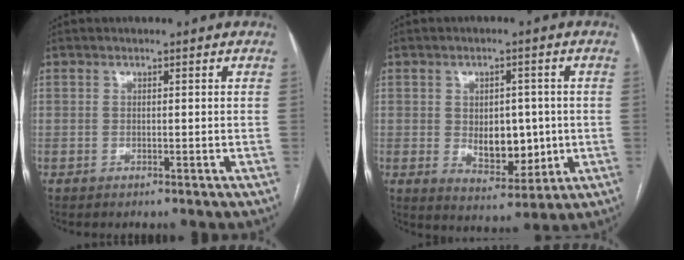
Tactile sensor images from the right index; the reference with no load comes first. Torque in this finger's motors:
{"motor_torque": [0.29, -0.17, 0.21, 0.04]}